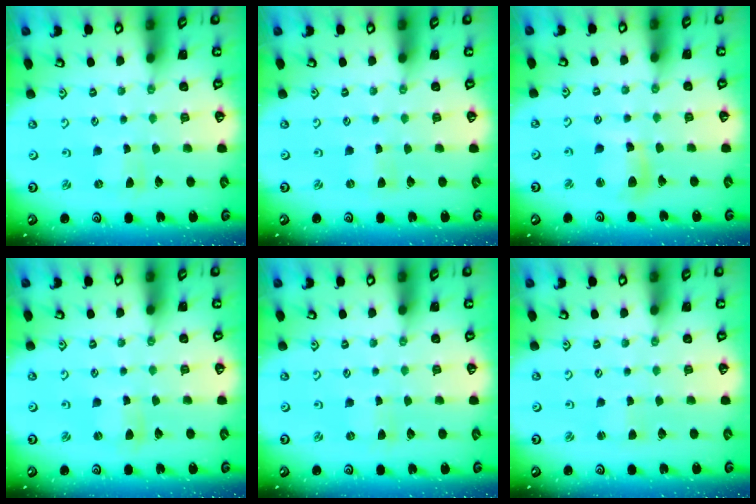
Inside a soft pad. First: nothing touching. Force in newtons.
{"total": 0.0}
{"total": 10.3, "press": 10.2, "slide": 1.2}
{"total": 1.7, "press": 1.7, "slide": 0.3}
{"total": 0.0}
{"total": 1.6, "press": 1.6, "slide": 0.3}